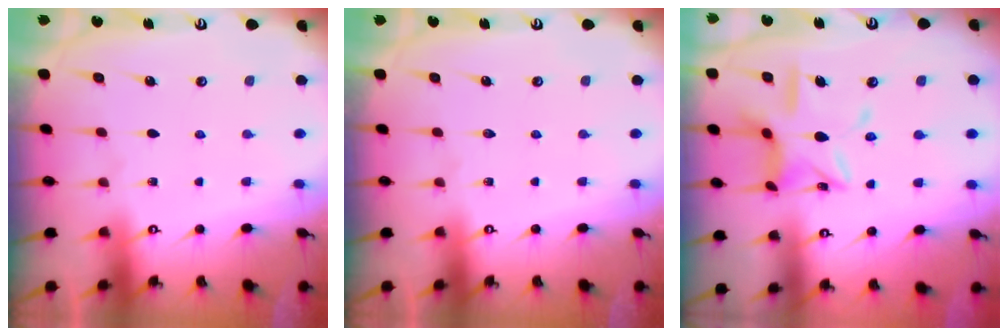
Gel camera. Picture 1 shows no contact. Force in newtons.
{"total": 0.0}
{"total": 12.3, "press": 12.3, "slide": 0.9}